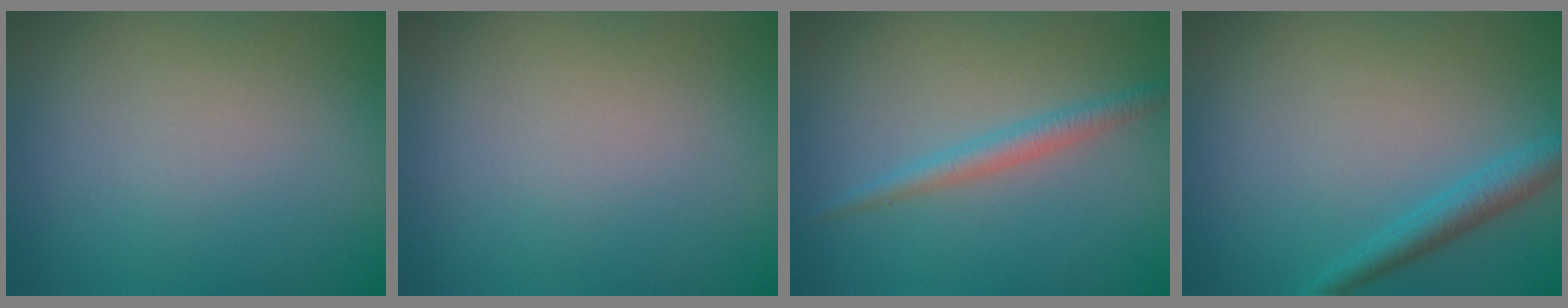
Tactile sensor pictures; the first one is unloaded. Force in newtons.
{"total": 0.0}
{"total": 2.0, "press": 2.0, "slide": 0.0}
{"total": 2.4, "press": 2.4, "slide": 0.1}